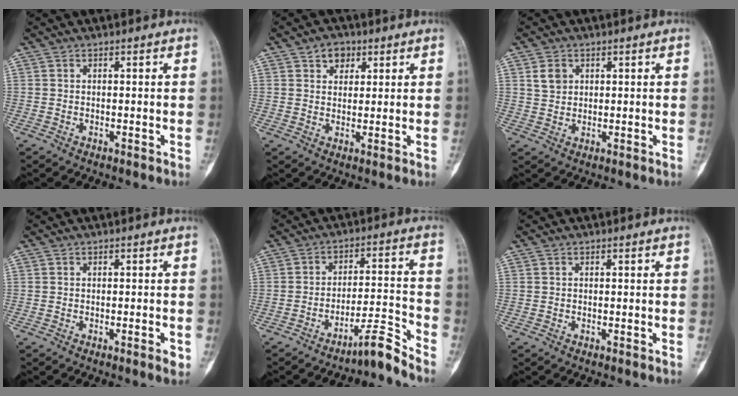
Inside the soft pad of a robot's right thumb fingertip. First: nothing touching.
{"total": 4.1, "force": [2.2, 3.0, 1.8], "torque": [-0.006, -0.008, 0.033]}
{"total": 3.4, "force": [1.5, 2.7, 1.5], "torque": [-0.016, -0.004, 0.032]}
{"total": 1.9, "force": [-0.8, 0.3, 1.7], "torque": [-0.025, -0.003, -0.011]}
{"total": 6.3, "force": [-5.7, -0.6, 2.5], "torque": [-0.039, 0.071, -0.094]}
{"total": 0.0}